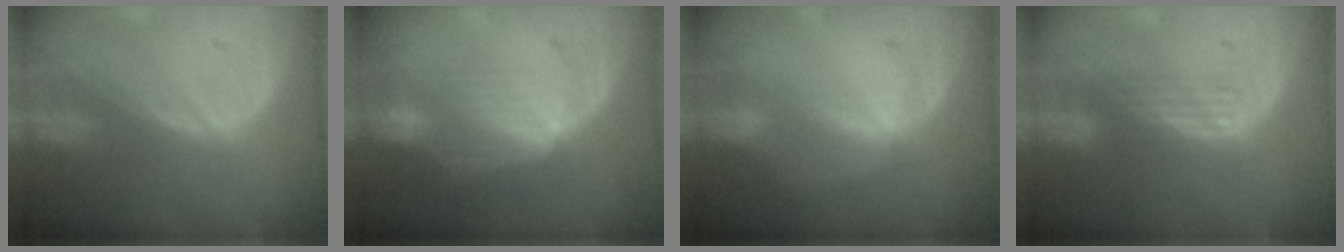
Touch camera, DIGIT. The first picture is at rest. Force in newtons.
{"total": 7.0, "press": 6.5, "slide": 2.6}
{"total": 0.9, "press": 0.8, "slide": 0.2}
{"total": 2.9, "press": 2.7, "slide": 1.2}